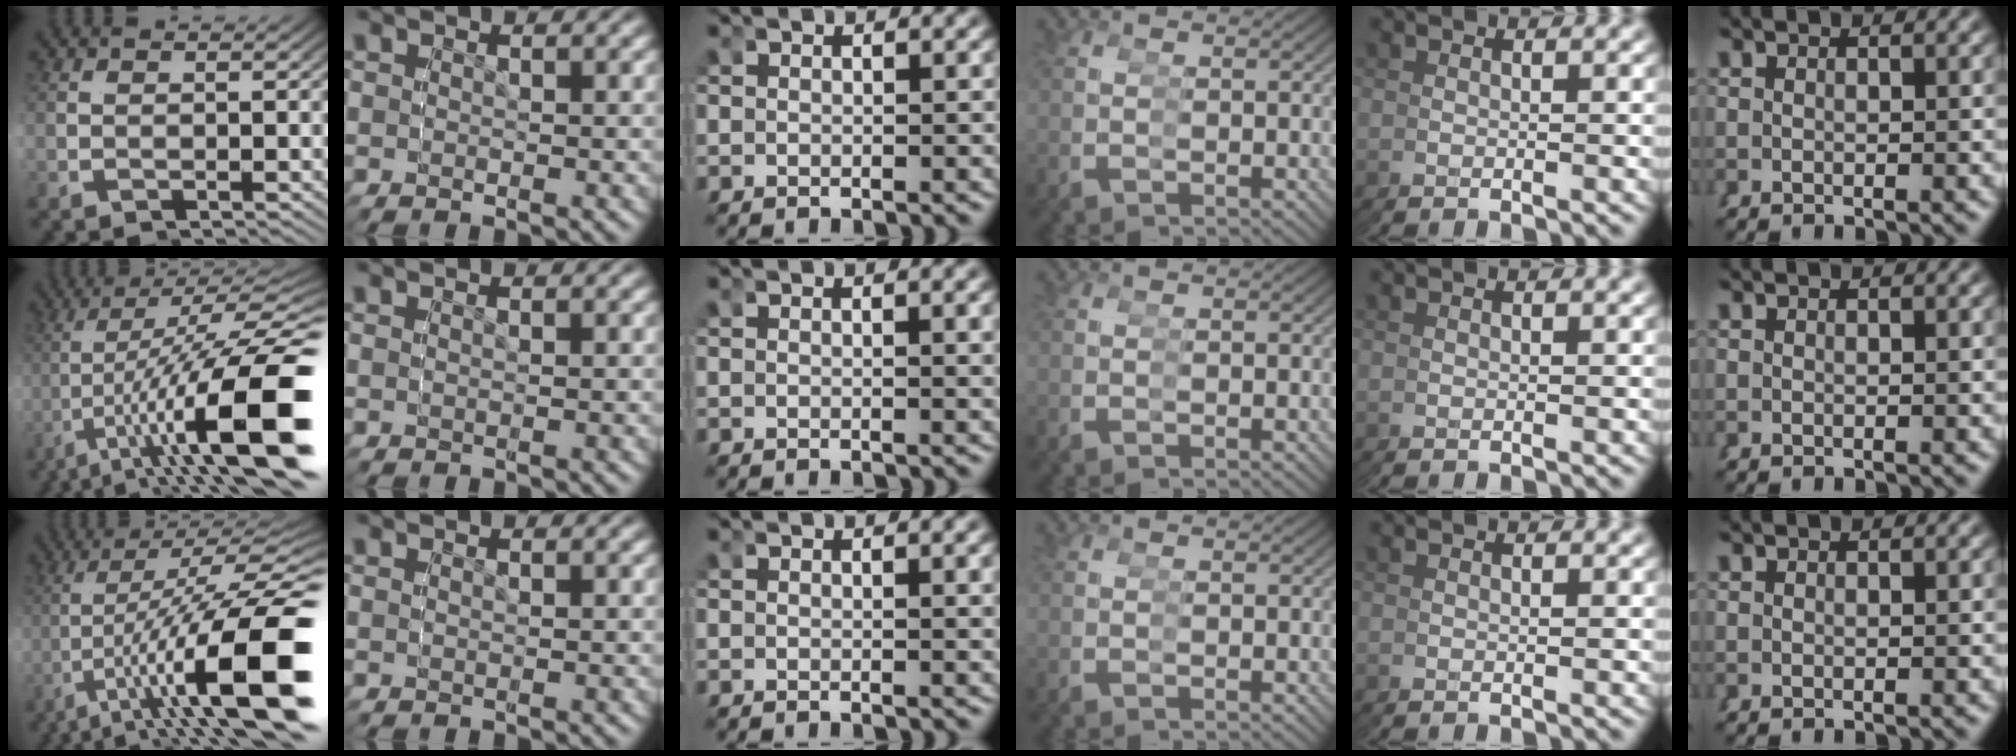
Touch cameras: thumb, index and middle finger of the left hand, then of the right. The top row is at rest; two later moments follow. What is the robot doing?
{"motion": "grasp_and_lifting", "object": "cup"}